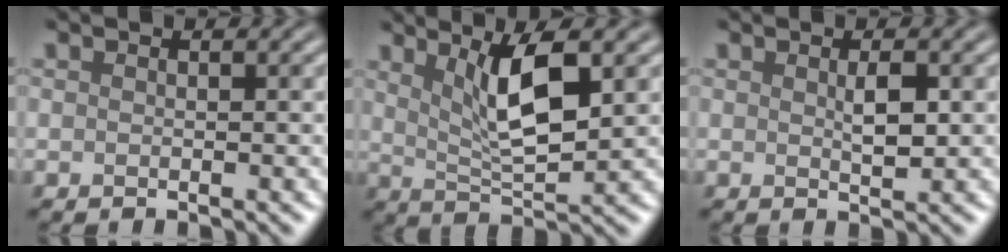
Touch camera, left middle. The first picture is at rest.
{"total": 5.5, "force": [2.0, 1.4, 4.9], "torque": [-0.089, -0.006, 0.040]}
{"total": 1.8, "force": [0.4, 0.5, 1.7], "torque": [-0.034, -0.001, 0.007]}